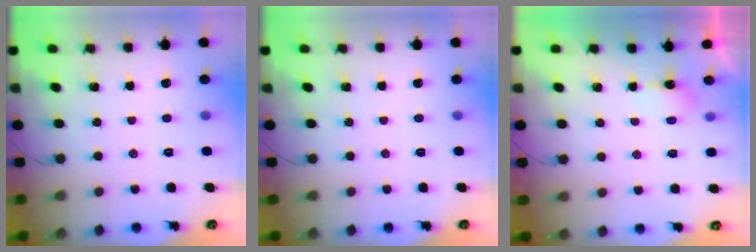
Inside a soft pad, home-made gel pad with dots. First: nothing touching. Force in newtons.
{"total": 0.0}
{"total": 7.9, "press": 3.5, "slide": 7.0}